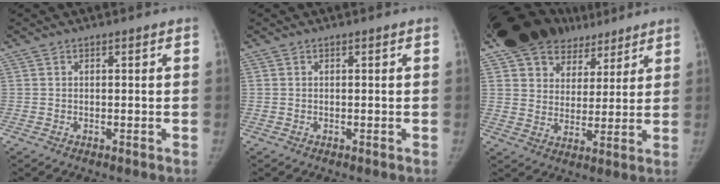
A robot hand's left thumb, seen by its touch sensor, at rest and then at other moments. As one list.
[{"total": 0.0}, {"total": 18.9, "force": [13.9, 11.2, 6.2], "torque": [-0.101, -0.028, 0.229]}]